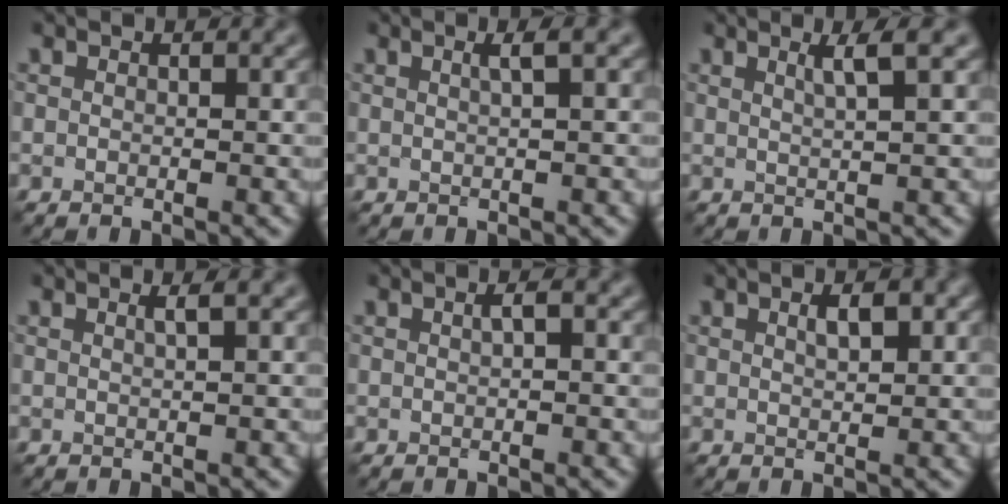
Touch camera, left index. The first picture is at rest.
{"total": 1.8, "force": [0.6, 0.5, 1.7], "torque": [-0.021, 0.009, 0.005]}
{"total": 2.4, "force": [1.1, 0.5, 2.1], "torque": [-0.023, 0.007, 0.014]}
{"total": 1.4, "force": [0.6, 0.4, 1.3], "torque": [-0.013, 0.005, 0.002]}
{"total": 0.9, "force": [0.2, 0.1, 0.8], "torque": [-0.016, 0.006, 0.004]}
{"total": 1.8, "force": [0.7, 0.5, 1.5], "torque": [-0.022, 0.002, 0.012]}